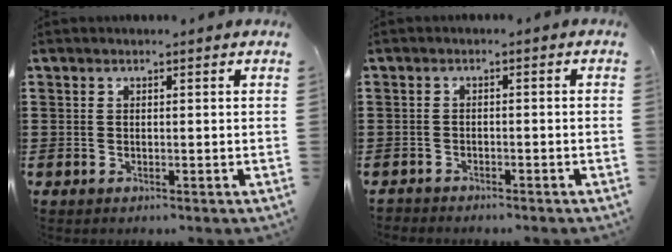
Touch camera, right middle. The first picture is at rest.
{"total": 1.2, "force": [-1.1, 0.4, -0.1], "torque": [-0.003, 0.002, -0.026]}